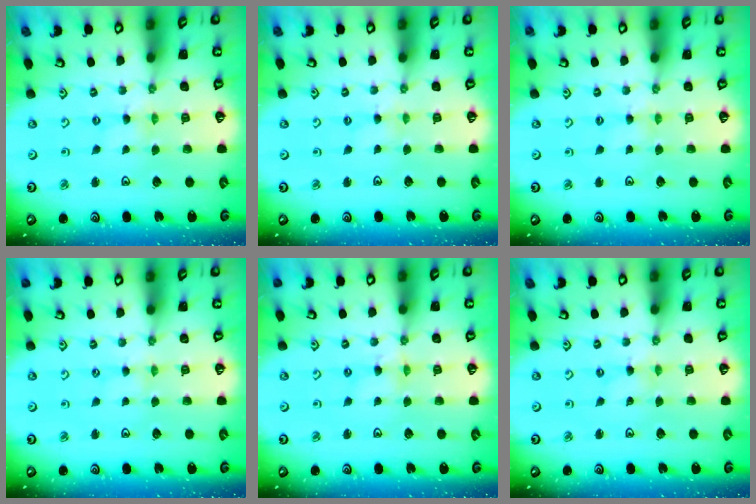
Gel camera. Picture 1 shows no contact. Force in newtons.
{"total": 1.8, "press": 1.8, "slide": 0.3}
{"total": 1.3, "press": 1.2, "slide": 0.3}
{"total": 1.2, "press": 1.2, "slide": 0.3}
{"total": 2.3, "press": 2.3, "slide": 0.3}
{"total": 0.0}